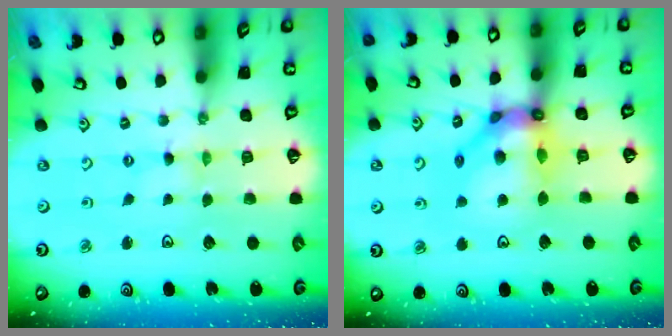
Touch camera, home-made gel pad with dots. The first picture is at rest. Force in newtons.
{"total": 14.9, "press": 14.7, "slide": 1.9}